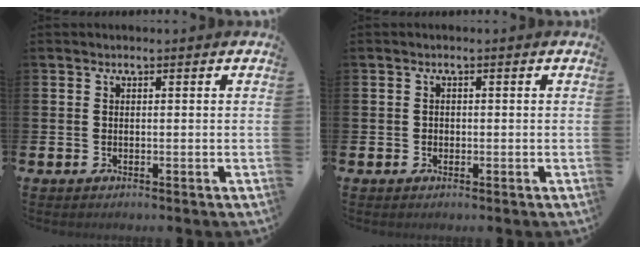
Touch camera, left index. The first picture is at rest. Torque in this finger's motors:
{"motor_torque": [0.23, 0.01, -0.02, 0.02]}